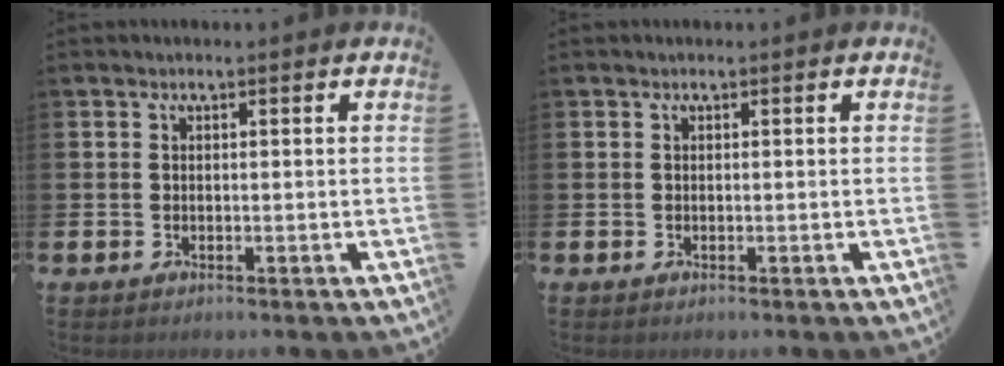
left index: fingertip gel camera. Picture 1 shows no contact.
{"total": 0.0}